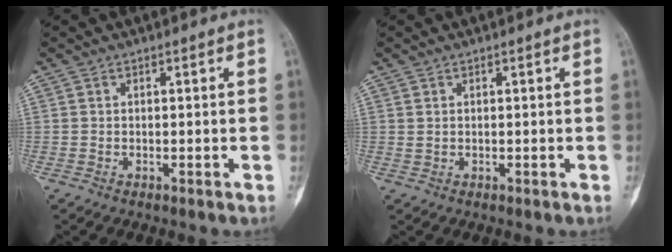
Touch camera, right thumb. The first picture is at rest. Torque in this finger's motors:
{"motor_torque": [0.00, 0.00, 0.05, -0.05, -0.01]}